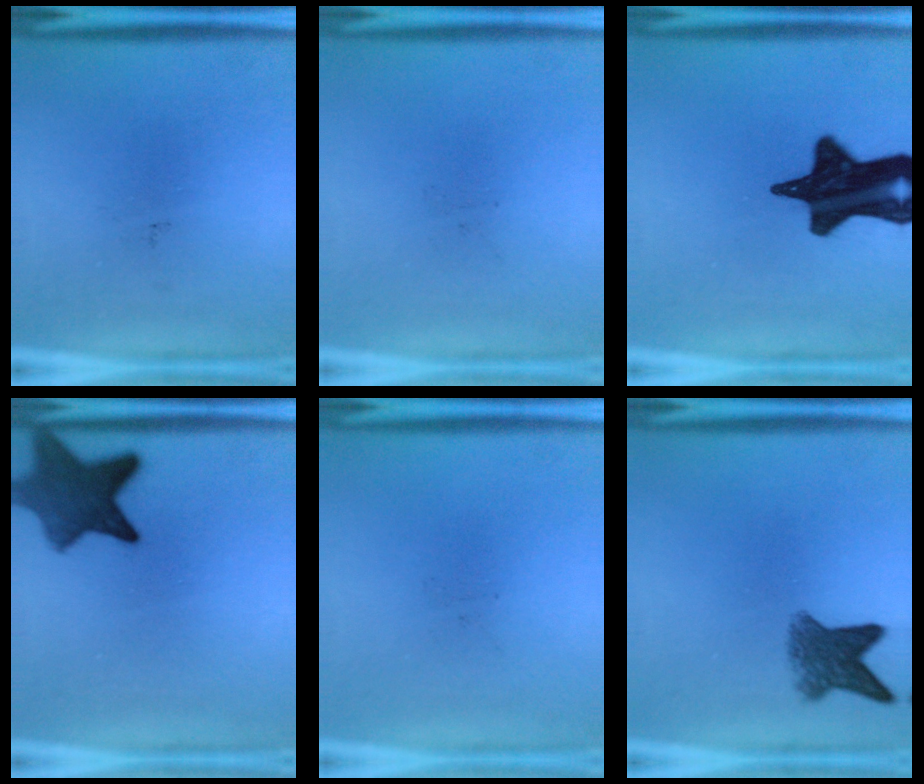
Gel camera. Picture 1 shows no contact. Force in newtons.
{"total": 0.0}
{"total": 18.9}
{"total": 9.4}
{"total": 0.0}
{"total": 5.7}